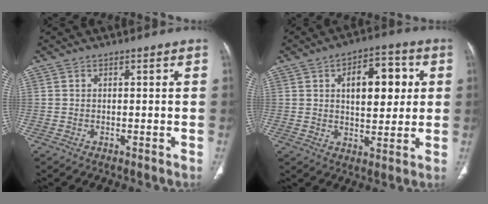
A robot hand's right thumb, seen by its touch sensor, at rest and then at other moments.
{"total": 12.1, "force": [2.9, 6.5, 9.8], "torque": [-0.103, 0.005, 0.041]}